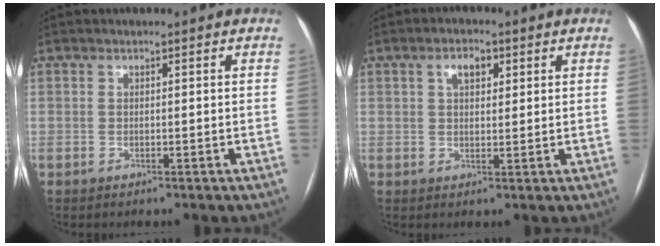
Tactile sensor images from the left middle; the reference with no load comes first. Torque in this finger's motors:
{"motor_torque": [0.50, -0.50, 0.11, 0.01]}